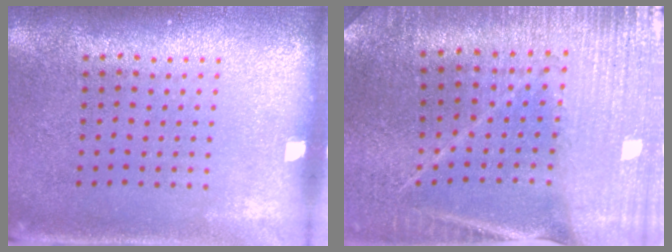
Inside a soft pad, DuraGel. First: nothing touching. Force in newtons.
{"total": 2.0, "press": 2.0, "slide": 0.1}